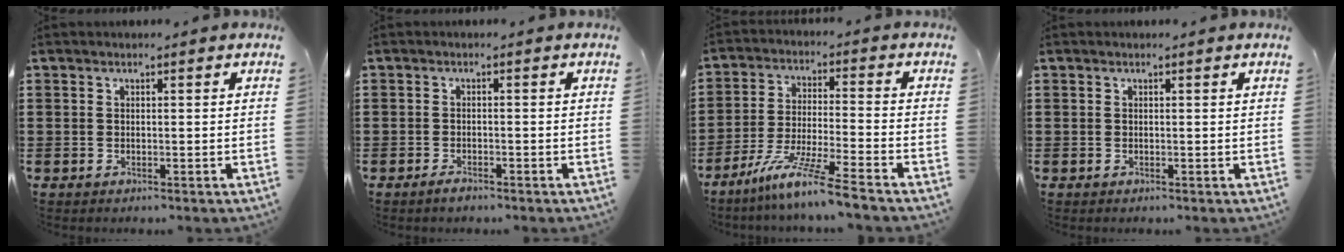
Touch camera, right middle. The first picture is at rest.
{"total": 1.3, "force": [-1.0, 0.3, 0.8], "torque": [-0.018, -0.005, -0.018]}
{"total": 9.2, "force": [-7.5, -0.8, 5.4], "torque": [-0.115, -0.017, -0.151]}
{"total": 0.0}